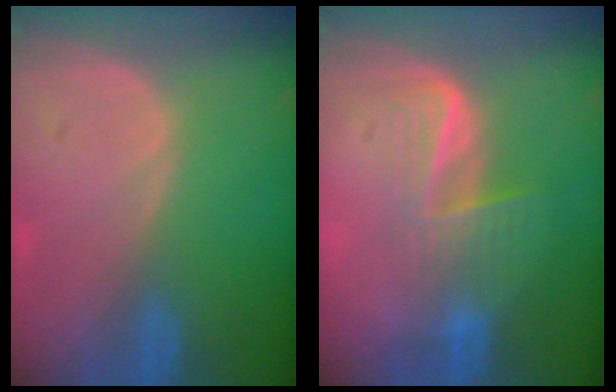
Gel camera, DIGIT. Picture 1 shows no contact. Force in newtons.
{"total": 5.9, "press": 5.3, "slide": 2.6}